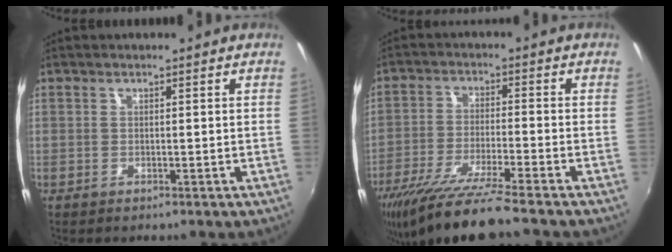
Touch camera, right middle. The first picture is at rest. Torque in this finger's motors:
{"motor_torque": [1.08, -1.06, 0.72, 0.21]}